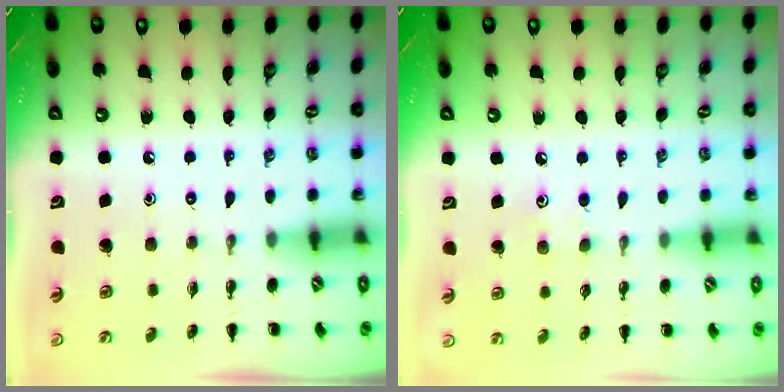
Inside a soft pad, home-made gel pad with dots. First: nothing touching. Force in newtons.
{"total": 5.7, "press": 5.4, "slide": 1.7}